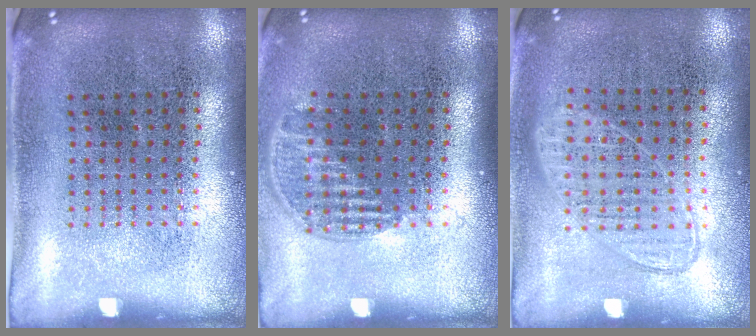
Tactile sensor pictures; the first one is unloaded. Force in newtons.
{"total": 1.1, "press": 1.0, "slide": 0.5}
{"total": 0.9, "press": 0.8, "slide": 0.3}